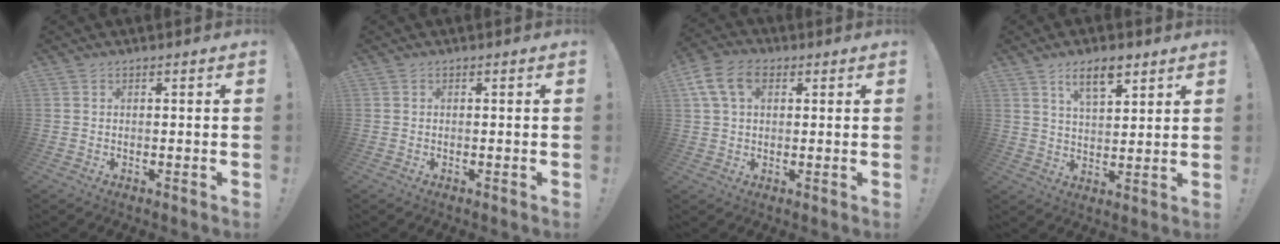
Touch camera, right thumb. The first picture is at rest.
{"total": 0.0}
{"total": 10.4, "force": [3.7, 6.6, 7.1], "torque": [-0.143, 0.006, 0.072]}
{"total": 8.9, "force": [5.7, 3.9, 5.7], "torque": [-0.085, -0.022, 0.099]}